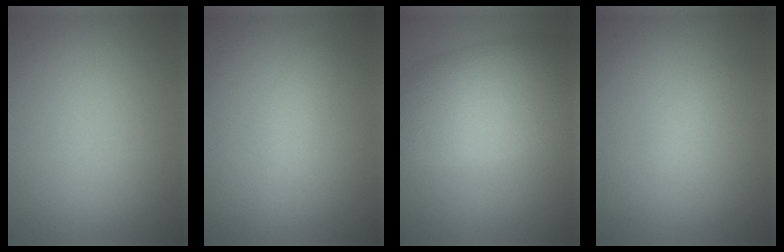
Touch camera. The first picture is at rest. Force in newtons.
{"total": 1.2, "press": 1.2, "slide": 0.1}
{"total": 9.9, "press": 9.9, "slide": 0.1}
{"total": 1.0, "press": 1.0, "slide": 0.1}